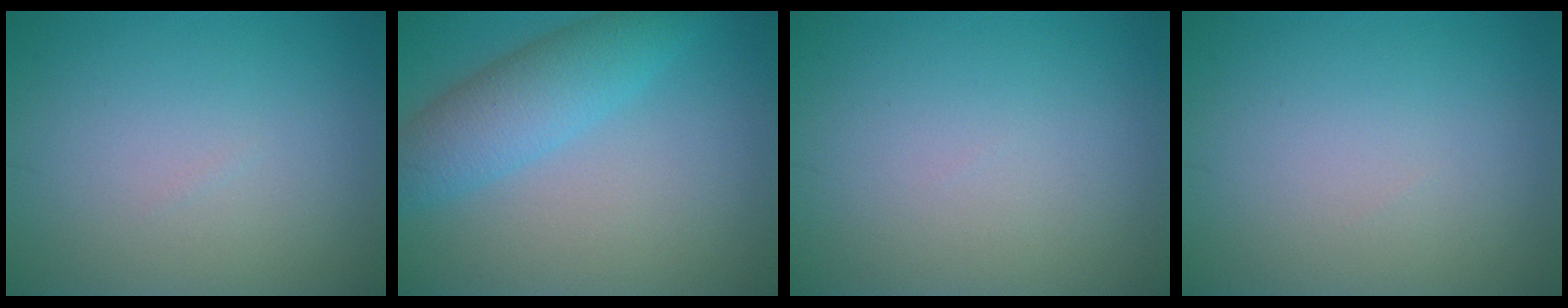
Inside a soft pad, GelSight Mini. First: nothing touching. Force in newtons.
{"total": 3.7, "press": 3.7, "slide": 0.1}
{"total": 0.0}
{"total": 0.0}